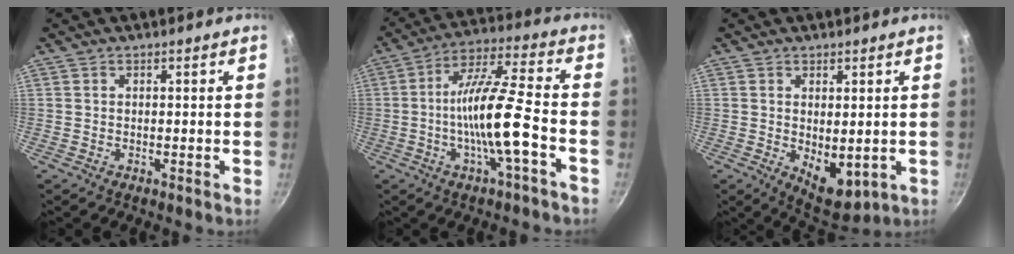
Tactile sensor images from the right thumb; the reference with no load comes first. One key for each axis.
{"total": 14.0, "fx": -3.9, "fy": 2.4, "fz": 13.2, "tx": -0.231, "ty": 0.034, "tz": -0.077}
{"total": 7.5, "fx": -0.3, "fy": 4.2, "fz": 6.2, "tx": -0.071, "ty": -0.019, "tz": 0.012}